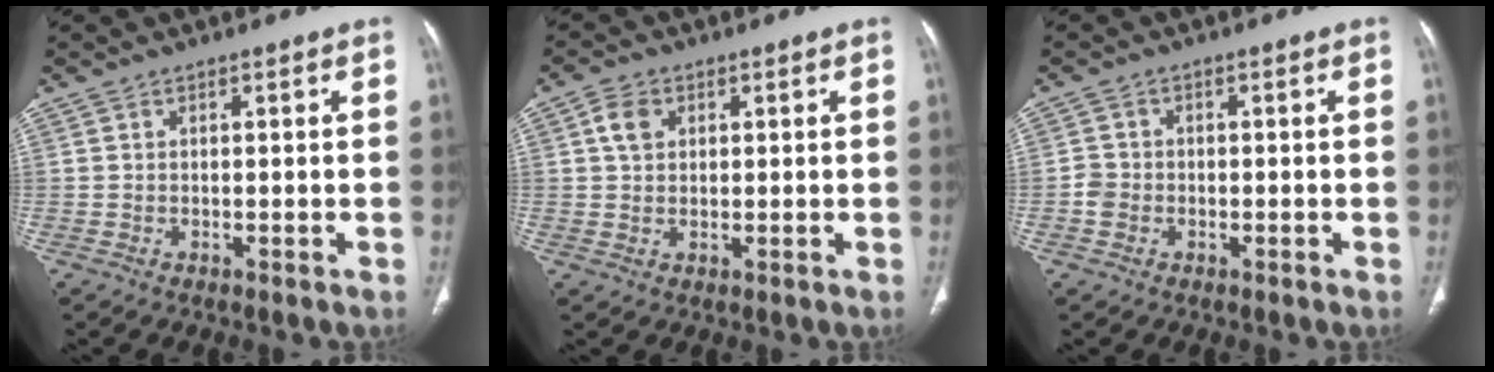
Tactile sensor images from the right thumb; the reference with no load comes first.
{"total": 3.9, "force": [1.2, 2.9, 2.3], "torque": [-0.039, 0.001, 0.023]}
{"total": 2.3, "force": [-0.9, 1.9, 0.8], "torque": [-0.010, 0.009, -0.021]}